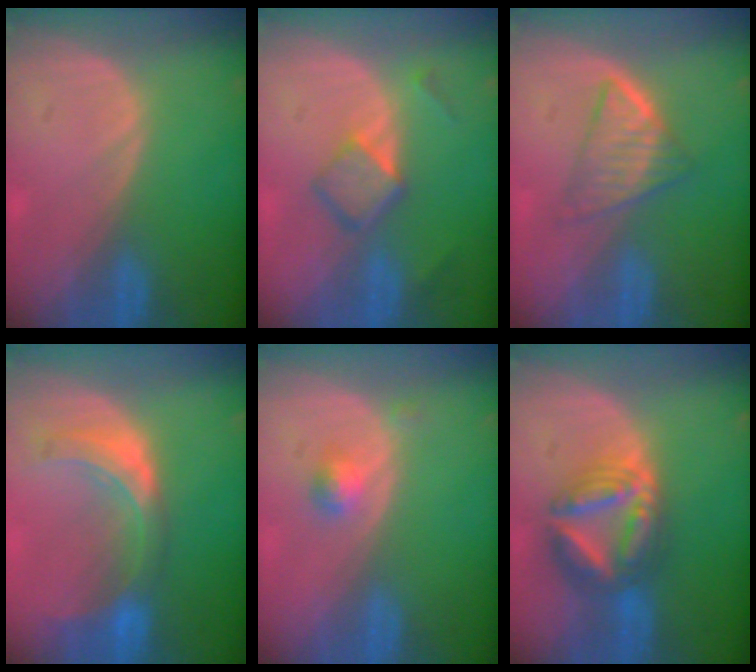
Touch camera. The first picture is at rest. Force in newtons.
{"total": 4.9, "press": 4.6, "slide": 1.8}
{"total": 5.3, "press": 5.0, "slide": 1.8}
{"total": 8.0, "press": 7.0, "slide": 3.8}
{"total": 2.2, "press": 2.0, "slide": 1.0}
{"total": 8.5, "press": 8.4, "slide": 0.8}